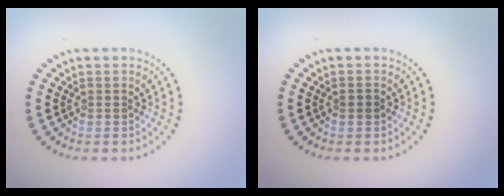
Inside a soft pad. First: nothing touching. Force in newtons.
{"total": 0.8, "press": 0.8, "slide": 0.3}